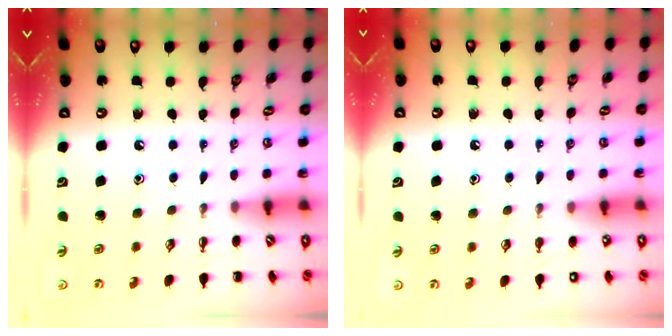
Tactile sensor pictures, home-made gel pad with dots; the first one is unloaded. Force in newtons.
{"total": 1.4, "press": 1.4, "slide": 0.1}